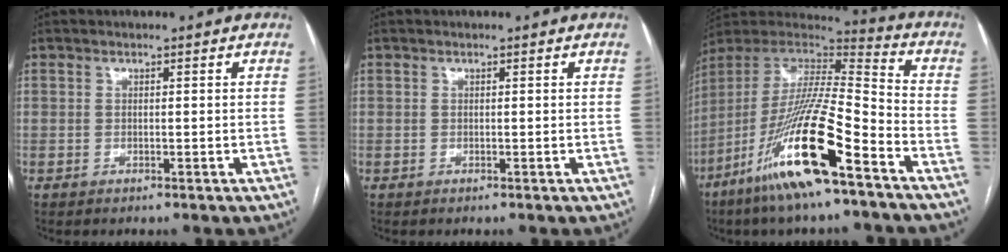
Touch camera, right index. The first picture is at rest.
{"total": 0.0}
{"total": 21.5, "force": [-11.9, 1.9, 17.8], "torque": [-0.373, -0.044, -0.229]}